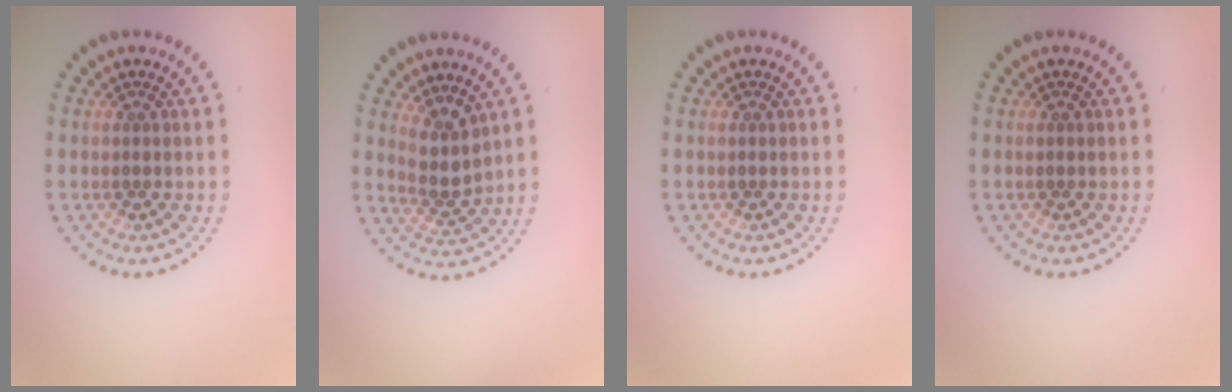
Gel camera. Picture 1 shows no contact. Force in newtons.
{"total": 2.7, "press": 2.0, "slide": 1.8}
{"total": 0.0}
{"total": 0.0}